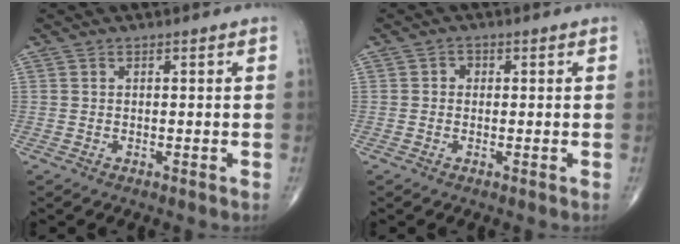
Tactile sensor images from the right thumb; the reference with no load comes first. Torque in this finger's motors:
{"motor_torque": [-0.05, 0.16, 0.31, 0.31, -0.04]}